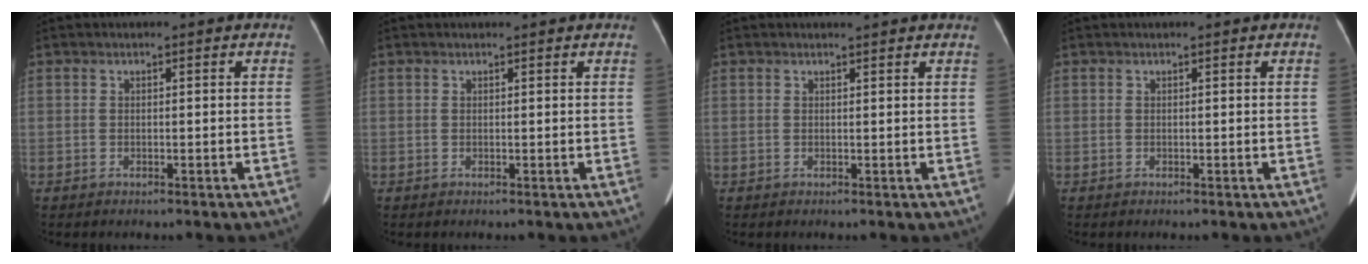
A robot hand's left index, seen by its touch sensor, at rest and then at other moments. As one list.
[{"total": 2.7, "force": [2.5, 0.2, 1.0], "torque": [-0.012, 0.016, 0.028]}, {"total": 3.6, "force": [3.3, 0.2, 1.4], "torque": [-0.020, 0.013, 0.035]}, {"total": 1.0, "force": [0.9, -0.1, 0.4], "torque": [-0.007, 0.014, 0.016]}]